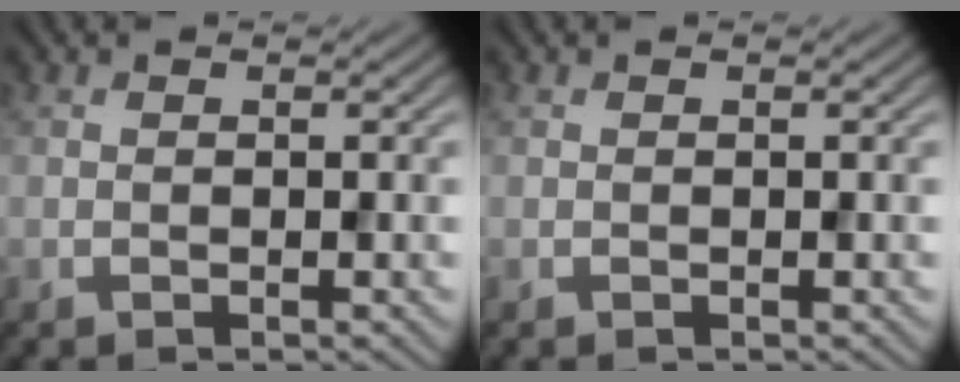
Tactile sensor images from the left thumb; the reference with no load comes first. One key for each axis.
{"total": 0.0}